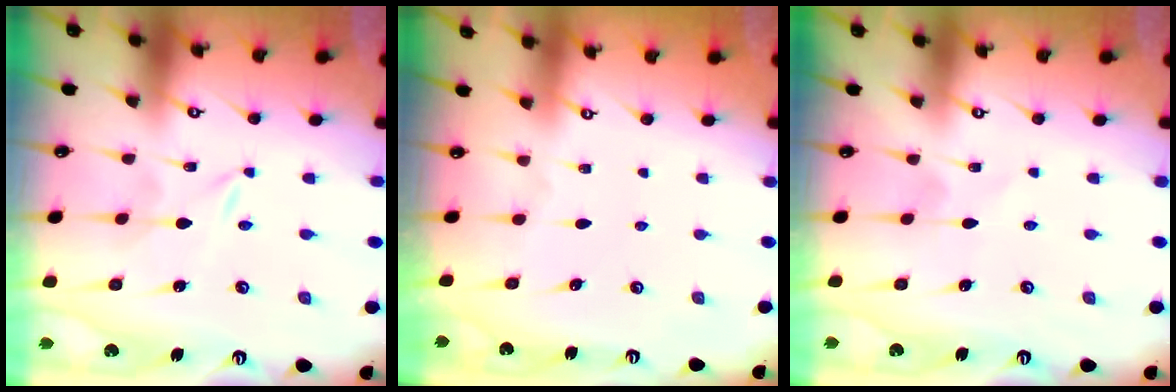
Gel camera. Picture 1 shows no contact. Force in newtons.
{"total": 0.0}
{"total": 2.7, "press": 2.7, "slide": 0.2}